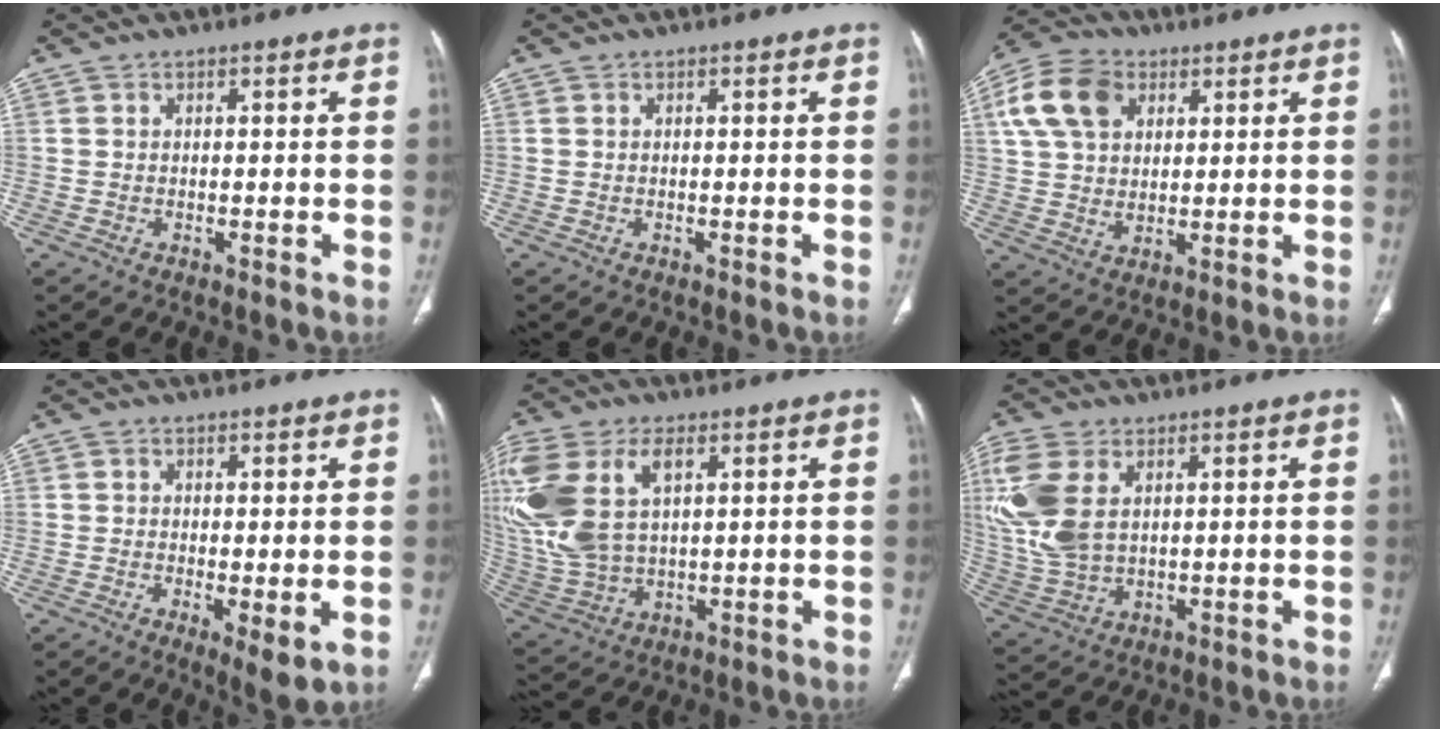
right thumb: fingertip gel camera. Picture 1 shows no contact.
{"total": 0.0}
{"total": 12.3, "force": [4.6, 8.6, 7.5], "torque": [-0.129, 0.001, 0.084]}
{"total": 5.4, "force": [-1.3, 1.7, 4.9], "torque": [-0.083, -0.019, -0.019]}
{"total": 21.0, "force": [6.5, 12.4, 15.7], "torque": [-0.386, -0.002, 0.133]}
{"total": 13.2, "force": [3.8, 8.0, 9.7], "torque": [-0.234, -0.003, 0.087]}